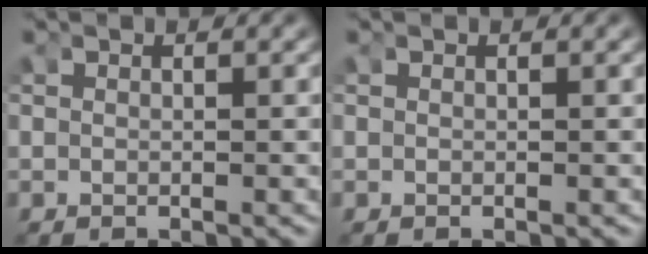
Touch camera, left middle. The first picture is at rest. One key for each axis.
{"total": 0.0}